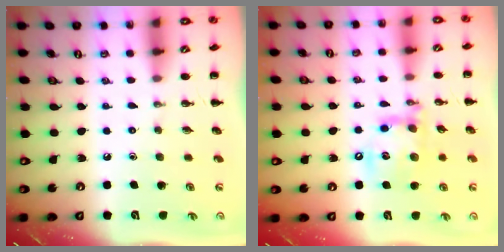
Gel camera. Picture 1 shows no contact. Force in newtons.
{"total": 15.4, "press": 15.1, "slide": 2.9}